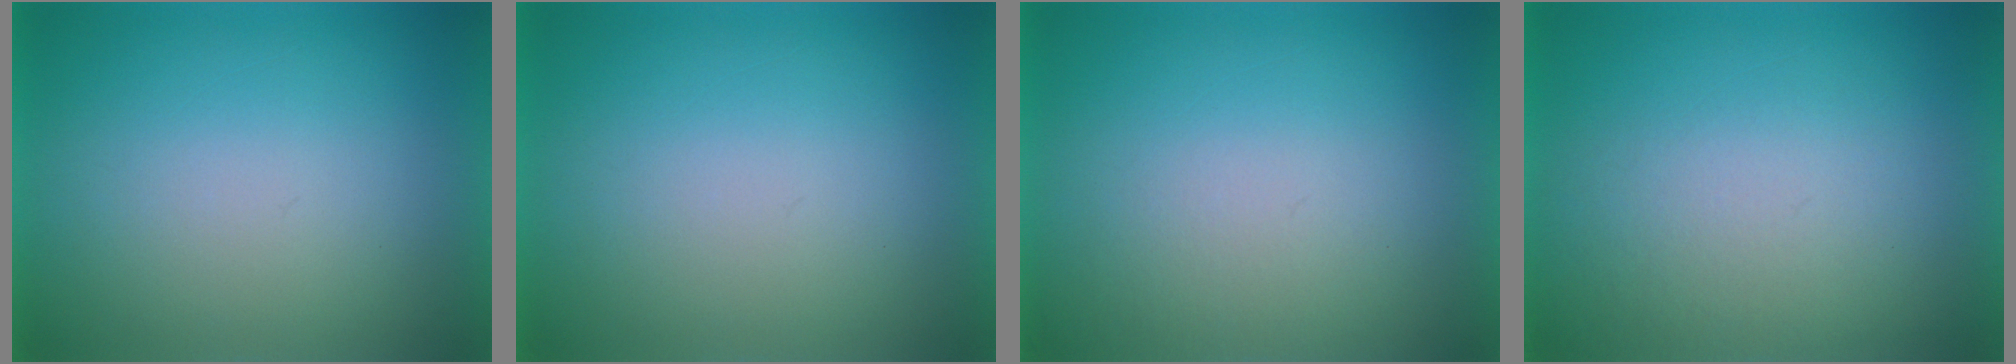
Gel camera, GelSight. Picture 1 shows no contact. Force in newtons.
{"total": 0.0}
{"total": 1.8}
{"total": 3.7}